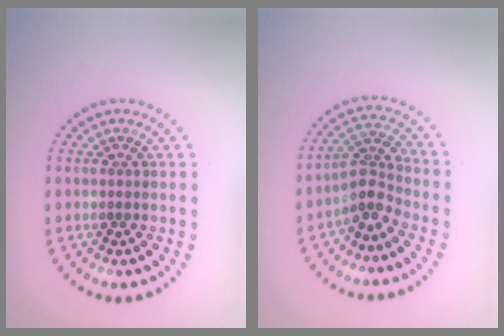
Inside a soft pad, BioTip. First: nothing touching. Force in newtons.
{"total": 2.9, "press": 2.2, "slide": 1.9}